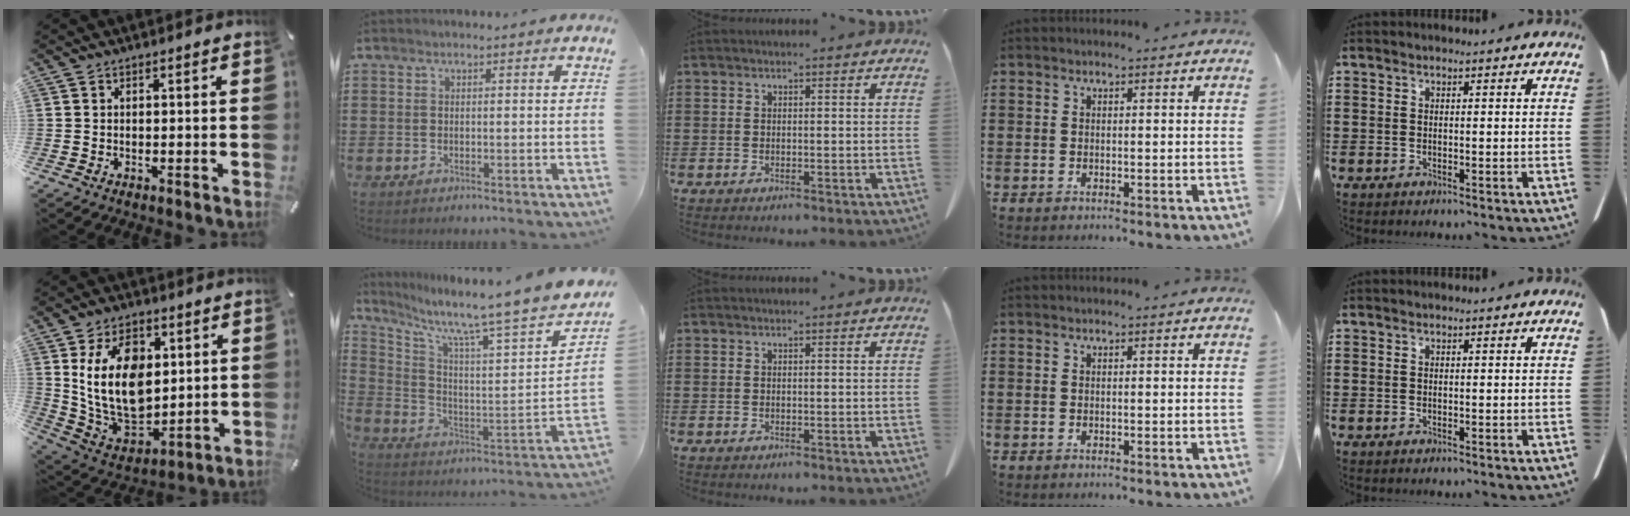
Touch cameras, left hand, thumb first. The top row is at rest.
{"thumb": {"total": 20.3, "force": [4.4, 13.9, 14.1], "torque": [-0.287, -0.026, 0.079]}, "index": {"total": 9.0, "force": [7.8, -0.3, 4.3], "torque": [-0.109, -0.083, 0.114]}}